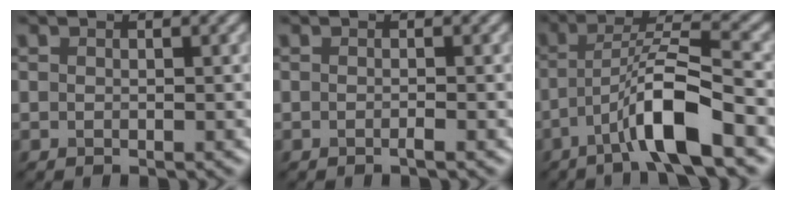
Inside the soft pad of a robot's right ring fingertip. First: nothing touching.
{"total": 0.5, "force": [-0.3, 0.0, 0.4], "torque": [-0.009, 0.000, -0.007]}
{"total": 6.9, "force": [-3.2, 1.1, 6.0], "torque": [-0.107, 0.013, -0.061]}